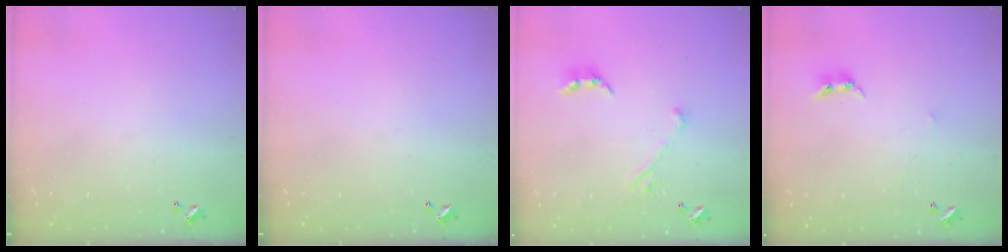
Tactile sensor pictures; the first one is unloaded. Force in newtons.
{"total": 0.0}
{"total": 2.9, "press": 2.8, "slide": 0.8}
{"total": 2.4, "press": 2.3, "slide": 0.4}